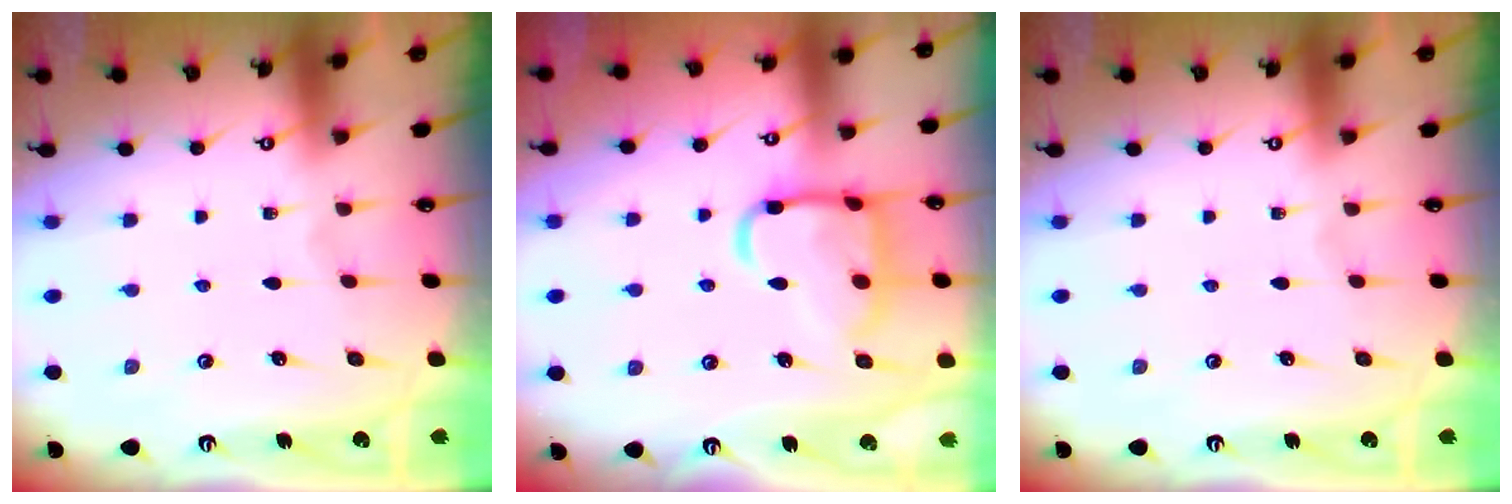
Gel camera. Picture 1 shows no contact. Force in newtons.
{"total": 15.5, "press": 15.4, "slide": 1.3}
{"total": 0.0}